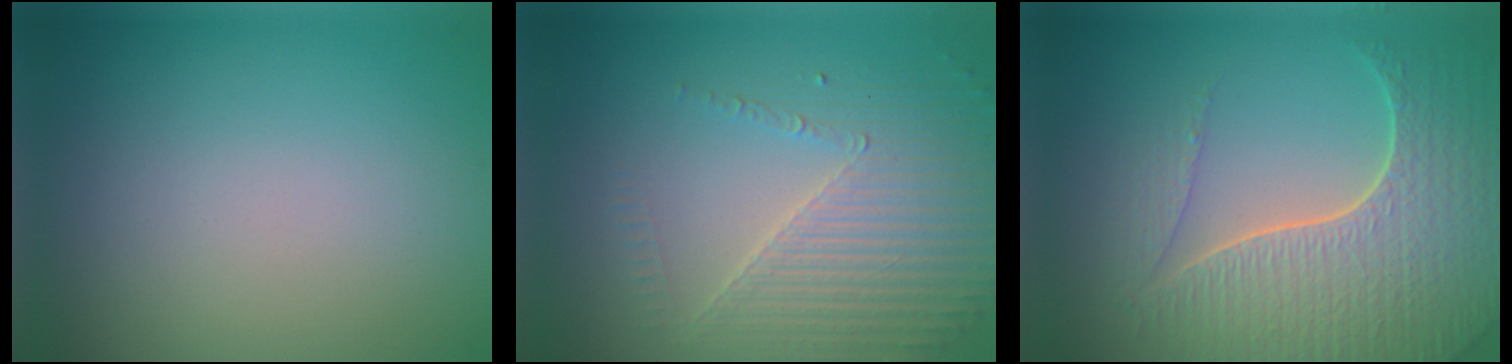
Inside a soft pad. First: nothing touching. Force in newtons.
{"total": 4.3, "press": 3.8, "slide": 2.1}
{"total": 7.6, "press": 5.6, "slide": 5.1}